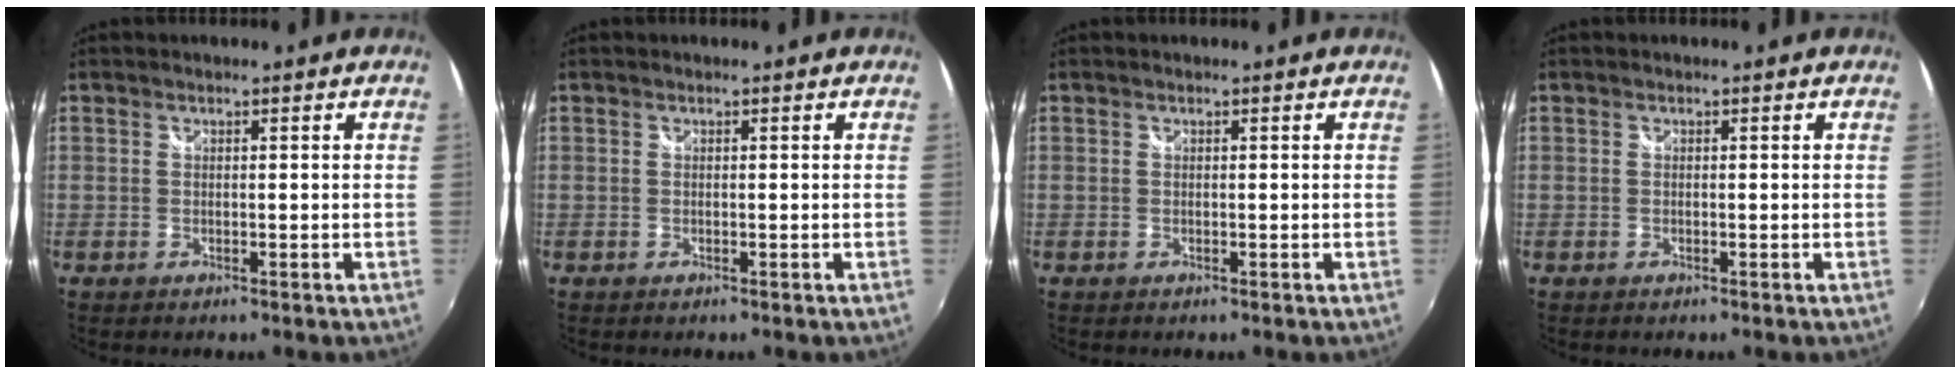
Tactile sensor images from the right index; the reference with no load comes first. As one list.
[{"total": 0.0}, {"total": 0.0}, {"total": 0.0}]